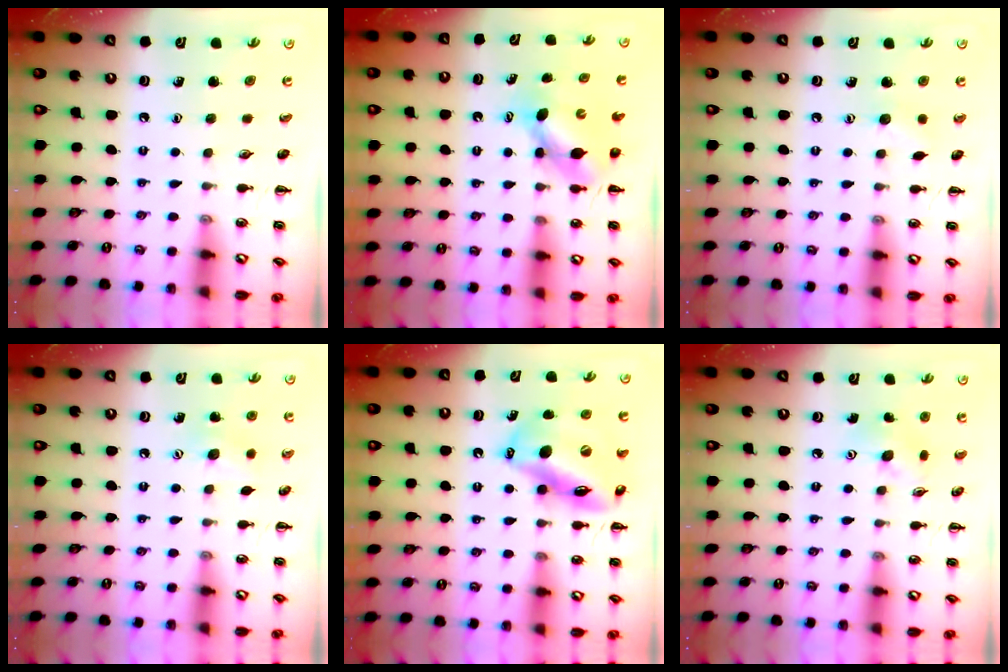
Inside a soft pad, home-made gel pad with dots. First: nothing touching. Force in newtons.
{"total": 6.1, "press": 6.0, "slide": 0.9}
{"total": 4.8, "press": 4.6, "slide": 1.3}
{"total": 7.6, "press": 7.4, "slide": 1.9}
{"total": 15.5, "press": 14.9, "slide": 4.2}
{"total": 4.5, "press": 4.4, "slide": 0.5}